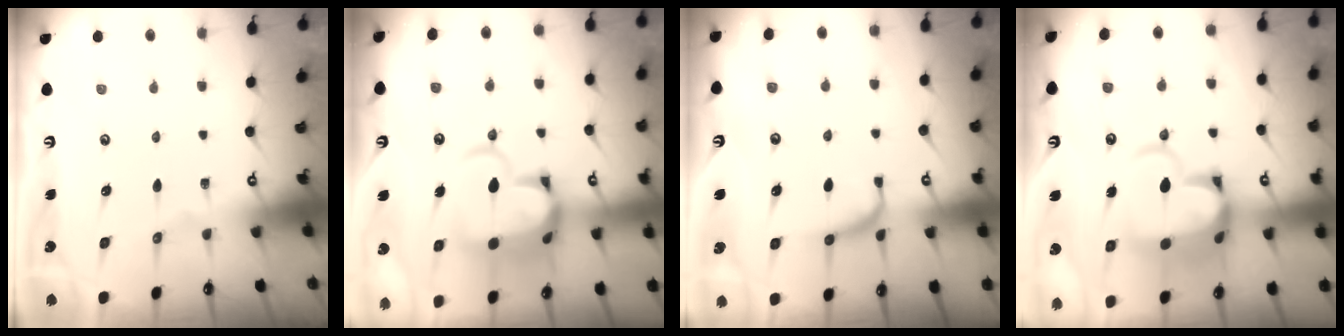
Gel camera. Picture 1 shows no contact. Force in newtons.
{"total": 11.1, "press": 10.9, "slide": 1.8}
{"total": 1.4, "press": 1.4, "slide": 0.3}
{"total": 10.7, "press": 10.6, "slide": 1.9}